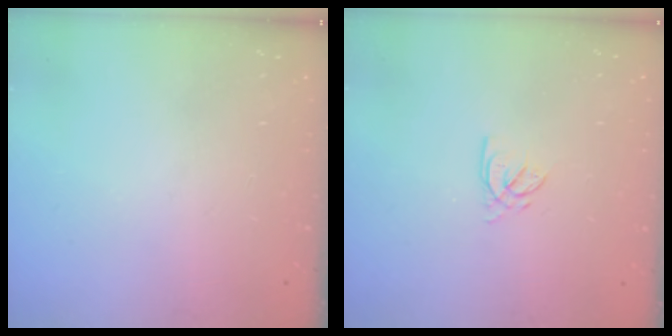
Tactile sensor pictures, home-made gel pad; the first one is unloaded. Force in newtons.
{"total": 2.2, "press": 2.2, "slide": 0.3}